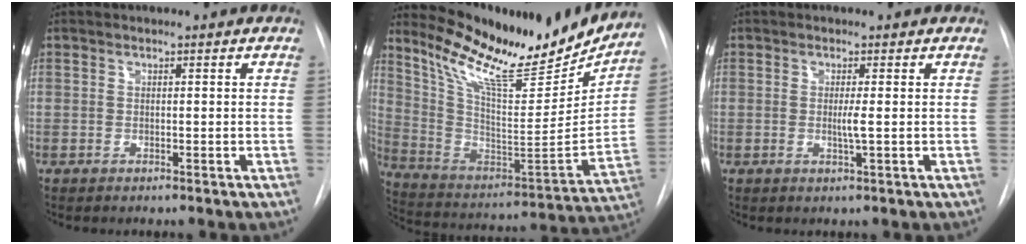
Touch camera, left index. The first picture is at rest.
{"total": 23.5, "force": [20.5, 4.2, 10.7], "torque": [-0.184, -0.054, 0.316]}
{"total": 1.7, "force": [-0.5, -0.3, 1.6], "torque": [-0.033, -0.008, -0.009]}